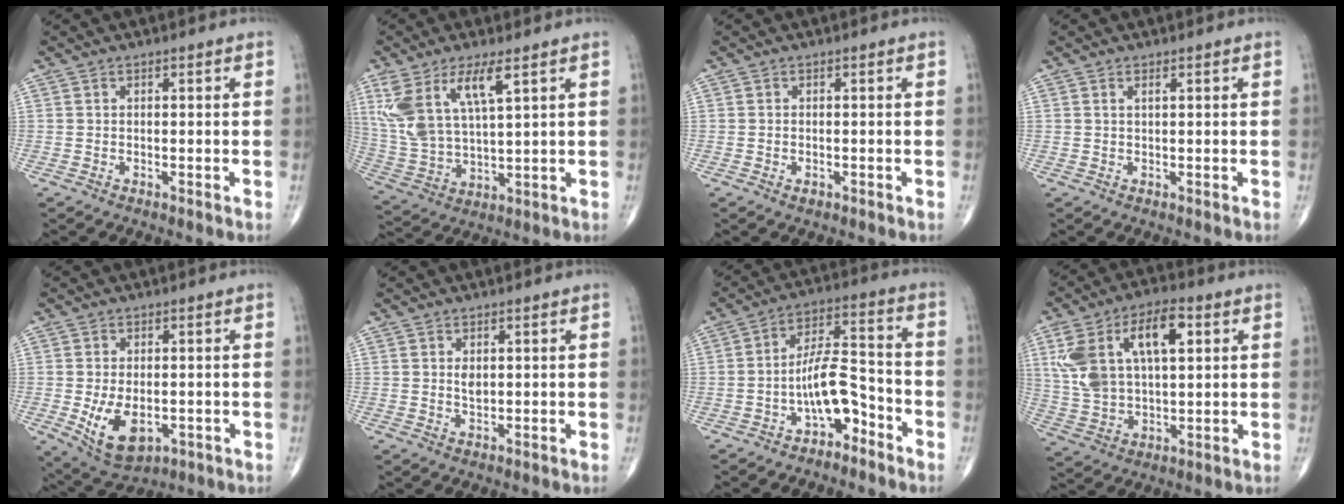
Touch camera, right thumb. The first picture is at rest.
{"total": 13.4, "force": [6.3, 4.8, 10.8], "torque": [-0.234, -0.020, 0.134]}
{"total": 1.0, "force": [-0.4, 0.6, 0.6], "torque": [-0.010, 0.002, -0.004]}
{"total": 0.7, "force": [0.4, 0.1, 0.6], "torque": [-0.014, 0.003, 0.007]}
{"total": 9.5, "force": [-2.1, 5.6, 7.4], "torque": [-0.119, -0.010, -0.018]}
{"total": 2.1, "force": [0.5, 1.2, 1.6], "torque": [-0.025, -0.005, 0.012]}
{"total": 9.2, "force": [-4.5, 4.3, 6.8], "torque": [-0.102, 0.055, -0.080]}
{"total": 17.2, "force": [5.3, 8.9, 13.8], "torque": [-0.250, 0.010, 0.099]}